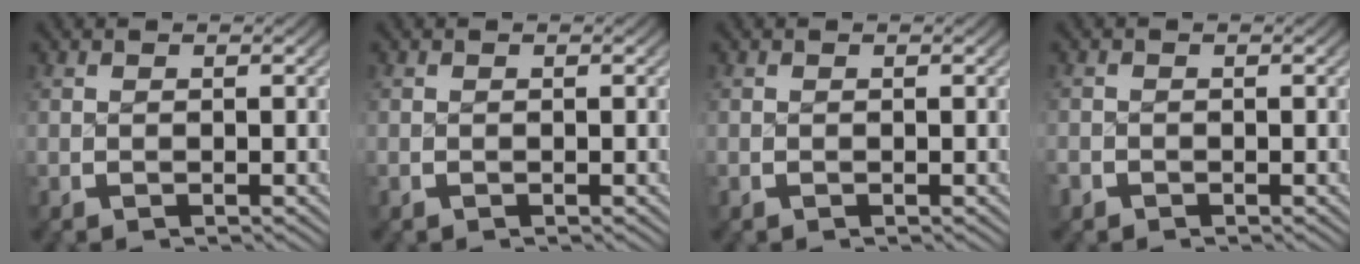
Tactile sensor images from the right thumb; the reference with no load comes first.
{"total": 0.0}
{"total": 0.0}
{"total": 1.0, "force": [-0.6, 0.8, 0.0], "torque": [-0.004, -0.004, -0.013]}